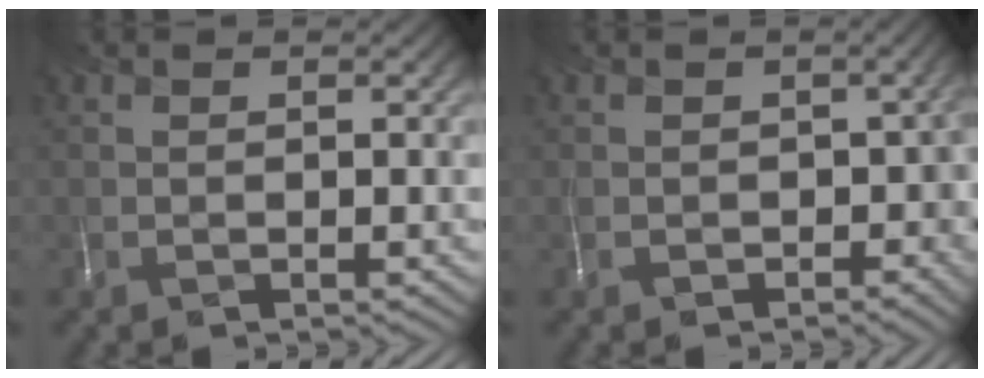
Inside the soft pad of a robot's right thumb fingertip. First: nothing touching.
{"total": 4.0, "force": [-2.0, 2.8, 2.1], "torque": [-0.029, -0.016, -0.031]}